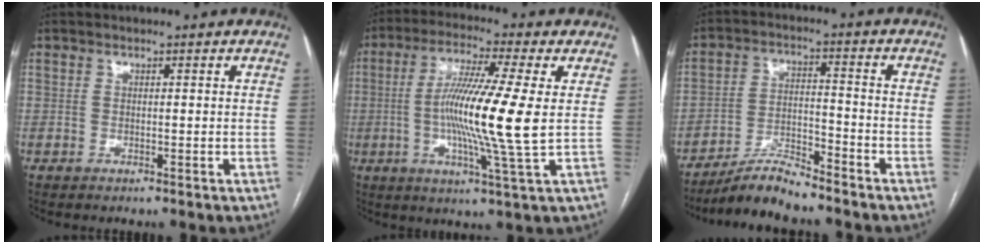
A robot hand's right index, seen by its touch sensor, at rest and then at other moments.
{"total": 13.8, "force": [0.0, -1.0, 13.8], "torque": [-0.260, -0.013, -0.013]}
{"total": 7.8, "force": [-7.1, 0.9, 3.2], "torque": [-0.062, -0.007, -0.130]}